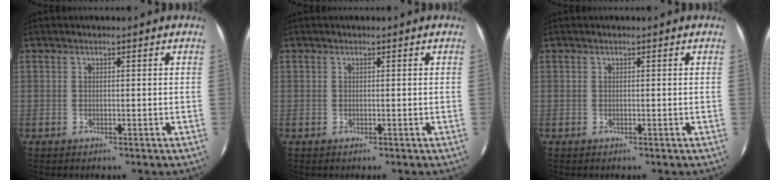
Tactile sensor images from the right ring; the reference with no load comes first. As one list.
[{"total": 0.0}, {"total": 0.0}]